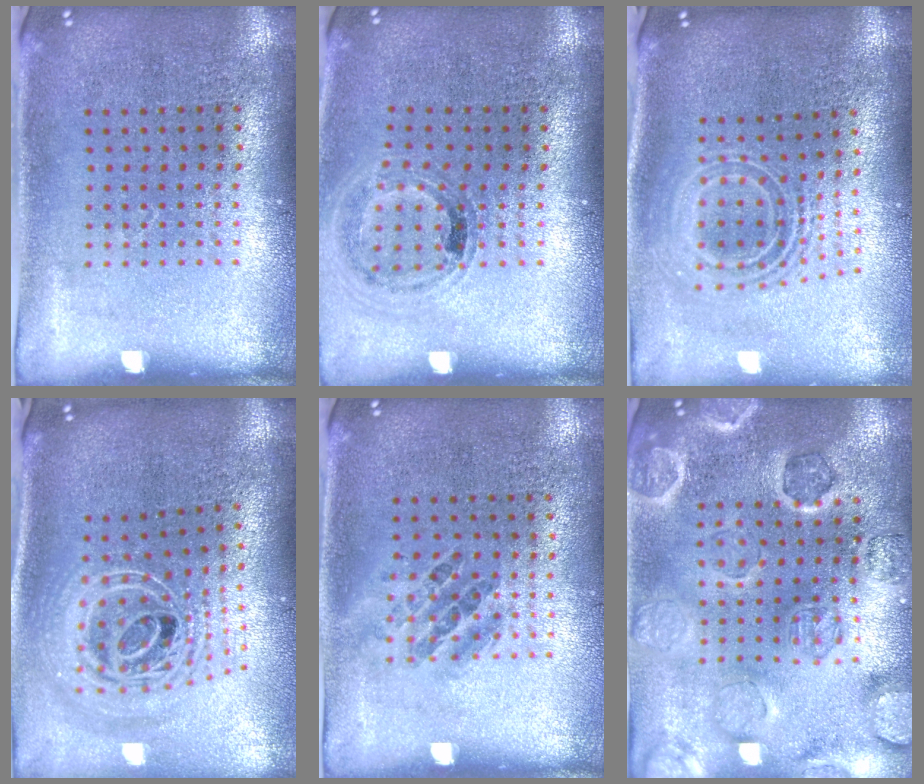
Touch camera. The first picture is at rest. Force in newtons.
{"total": 0.9, "press": 0.9, "slide": 0.1}
{"total": 2.1, "press": 1.5, "slide": 1.5}
{"total": 2.7, "press": 1.8, "slide": 2.0}
{"total": 0.9, "press": 0.7, "slide": 0.5}
{"total": 2.4, "press": 2.4, "slide": 0.2}